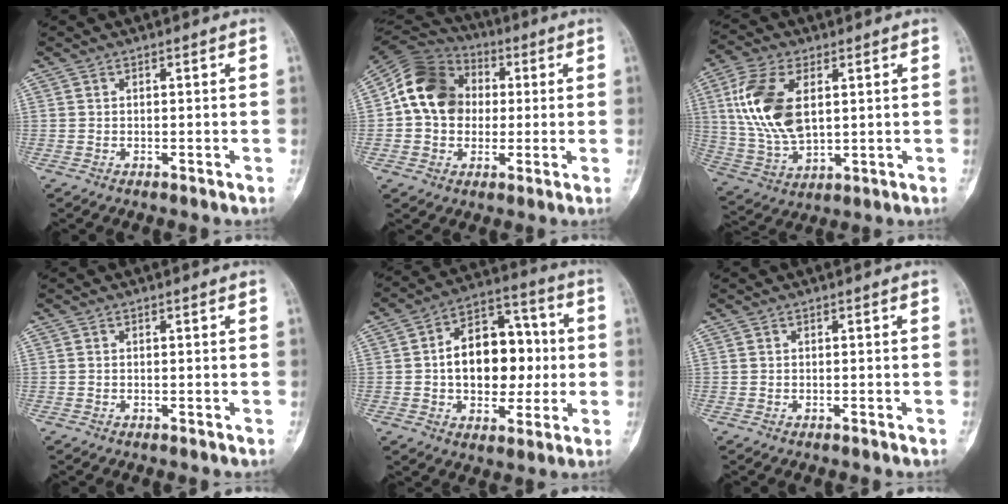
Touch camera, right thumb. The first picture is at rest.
{"total": 15.0, "force": [1.3, 12.4, 8.4], "torque": [-0.128, 0.025, 0.014]}
{"total": 15.4, "force": [3.5, 8.5, 12.4], "torque": [-0.253, -0.008, 0.074]}
{"total": 0.0}
{"total": 17.2, "force": [0.2, 11.5, 12.7], "torque": [-0.149, 0.034, 0.004]}
{"total": 0.0}